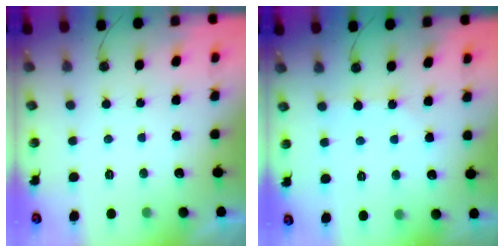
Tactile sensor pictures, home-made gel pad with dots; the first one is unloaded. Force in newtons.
{"total": 2.8, "press": 2.8, "slide": 0.3}